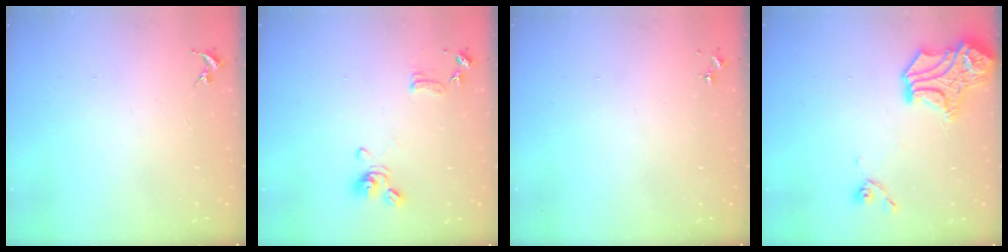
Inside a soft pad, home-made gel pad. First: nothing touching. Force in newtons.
{"total": 9.8, "press": 9.7, "slide": 1.7}
{"total": 0.0}
{"total": 17.1, "press": 17.0, "slide": 1.5}